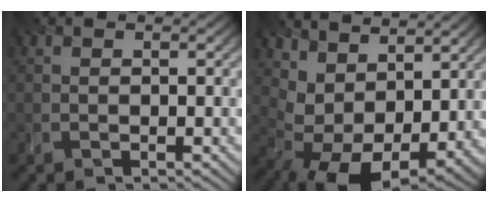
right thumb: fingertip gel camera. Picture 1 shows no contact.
{"total": 8.3, "force": [4.1, 4.7, 5.5], "torque": [-0.114, -0.013, 0.080]}